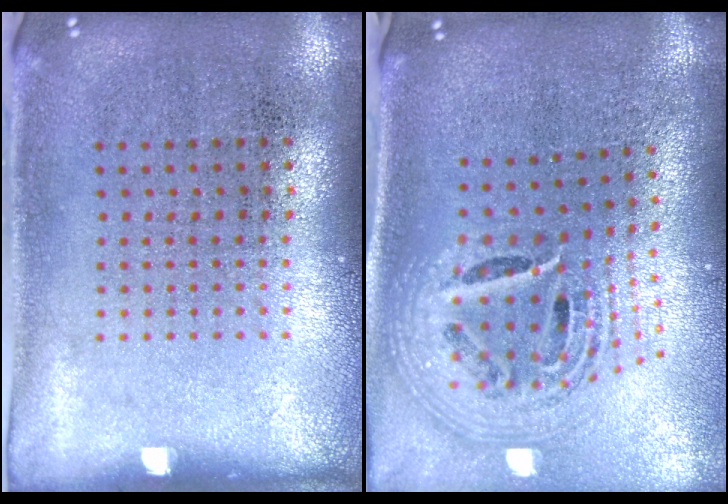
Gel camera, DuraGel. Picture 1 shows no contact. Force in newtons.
{"total": 2.7, "press": 1.9, "slide": 1.9}